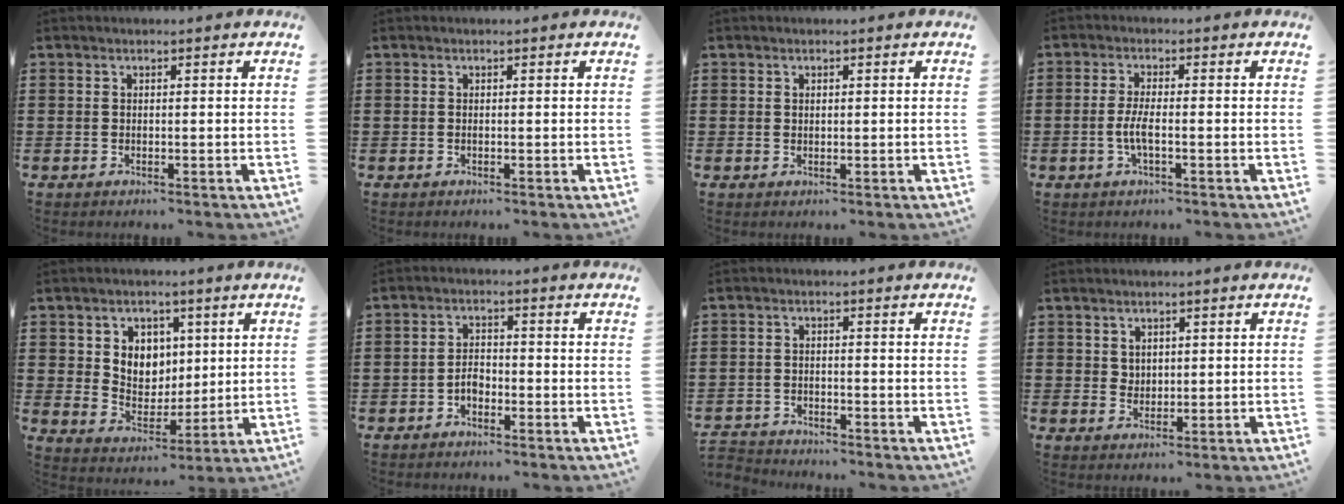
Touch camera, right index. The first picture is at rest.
{"total": 0.0}
{"total": 0.6, "force": [0.3, 0.5, 0.2], "torque": [-0.006, 0.002, 0.006]}
{"total": 3.6, "force": [-1.0, 0.5, 3.4], "torque": [-0.082, -0.009, -0.025]}
{"total": 5.7, "force": [2.3, 5.1, 1.1], "torque": [-0.042, 0.003, 0.040]}
{"total": 2.5, "force": [-1.4, 1.4, 1.6], "torque": [-0.034, 0.001, -0.028]}
{"total": 2.5, "force": [-2.4, 0.3, -0.2], "torque": [-0.005, -0.002, -0.054]}
{"total": 1.9, "force": [1.3, 1.4, 0.2], "torque": [-0.009, 0.007, 0.025]}